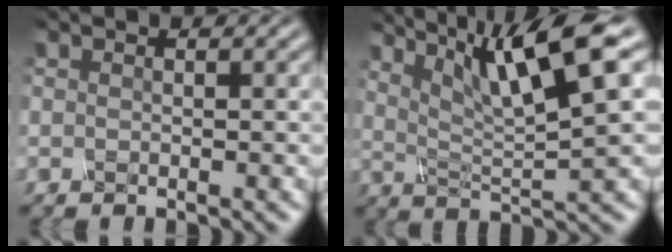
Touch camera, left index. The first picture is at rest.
{"total": 8.6, "force": [4.6, 1.0, 7.1], "torque": [-0.117, 0.015, 0.103]}